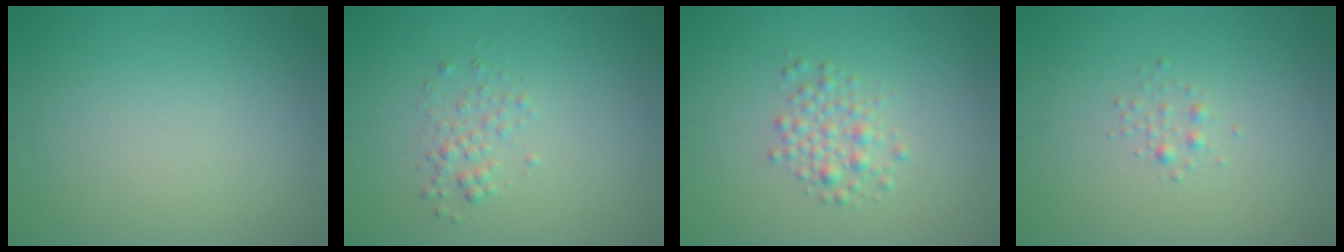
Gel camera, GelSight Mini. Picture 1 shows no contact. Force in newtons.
{"total": 1.4, "press": 1.4, "slide": 0.1}
{"total": 2.2, "press": 2.2, "slide": 0.1}
{"total": 0.8, "press": 0.8, "slide": 0.0}